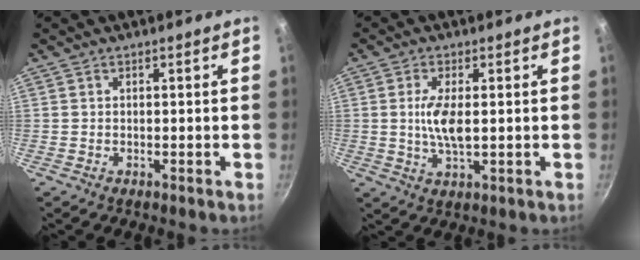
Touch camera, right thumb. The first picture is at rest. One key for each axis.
{"total": 6.3, "fx": 0.4, "fy": 2.3, "fz": 5.9, "tx": -0.121, "ty": -0.004, "tz": 0.009}